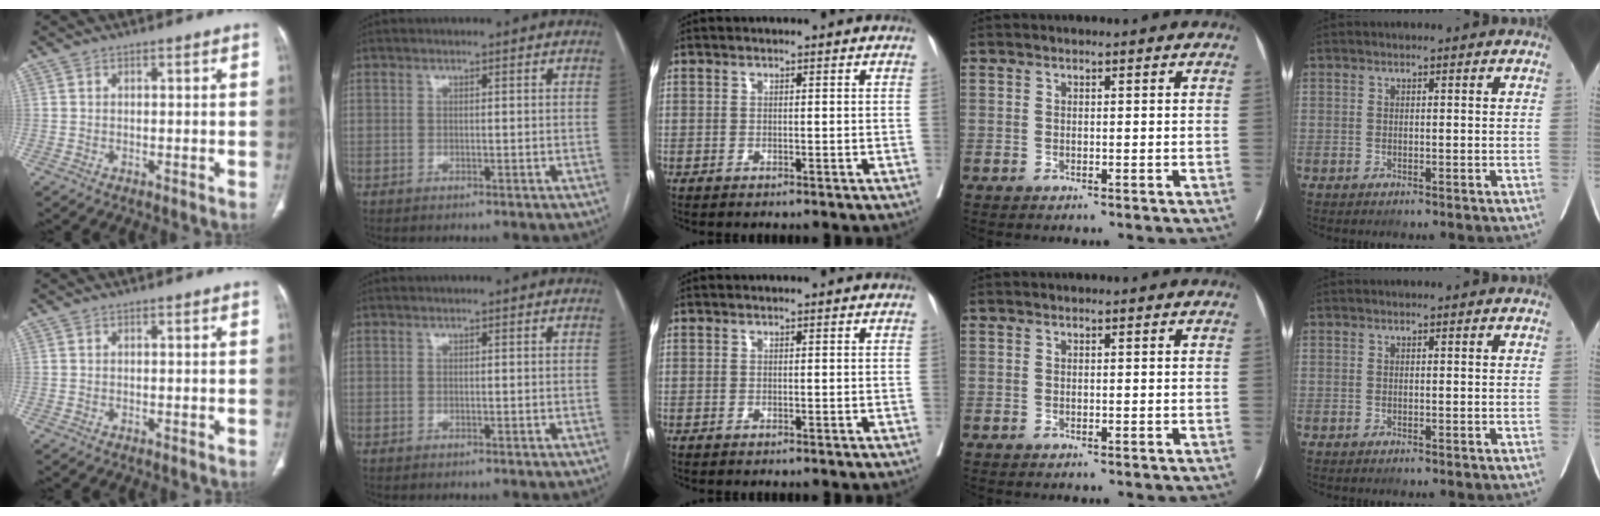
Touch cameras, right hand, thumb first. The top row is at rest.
{}